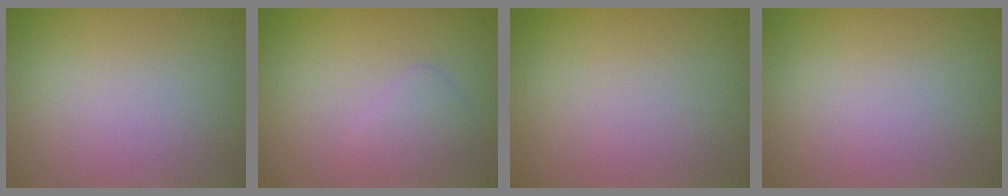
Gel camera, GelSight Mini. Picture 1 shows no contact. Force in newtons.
{"total": 1.7, "press": 1.7, "slide": 0.1}
{"total": 0.0}
{"total": 0.0}